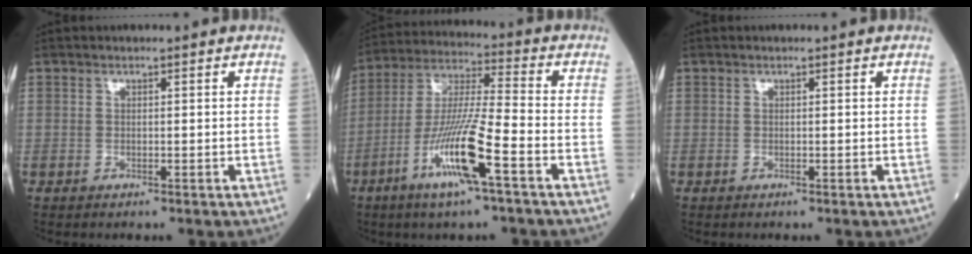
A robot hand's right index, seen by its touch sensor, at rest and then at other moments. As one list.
[{"total": 13.0, "force": [-5.7, 0.3, 11.7], "torque": [-0.236, -0.011, -0.109]}, {"total": 0.0}]